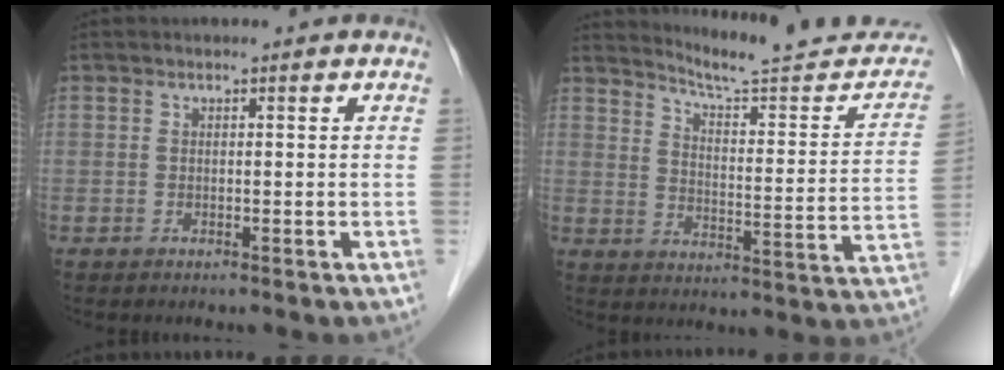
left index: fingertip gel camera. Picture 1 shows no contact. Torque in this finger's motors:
{"motor_torque": [-0.16, -0.20, 0.03, 0.02]}